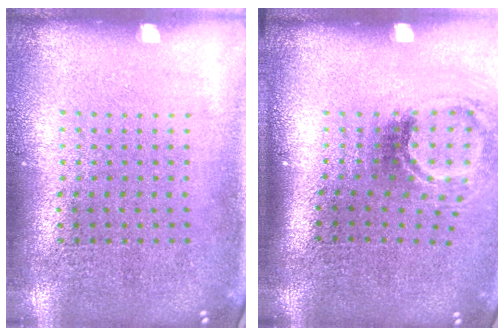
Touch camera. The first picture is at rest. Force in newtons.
{"total": 2.1, "press": 1.3, "slide": 1.6}